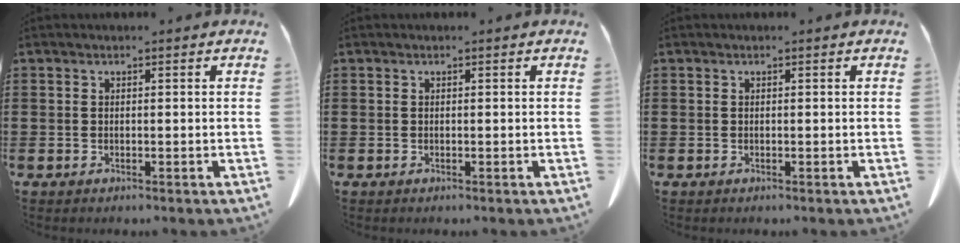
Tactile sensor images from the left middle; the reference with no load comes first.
{"total": 0.0}
{"total": 0.0}